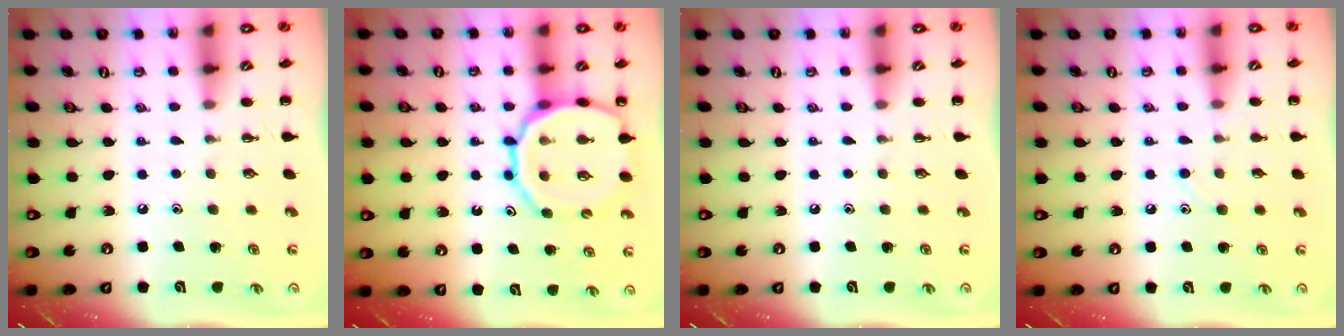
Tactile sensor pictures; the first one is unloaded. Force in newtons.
{"total": 16.6, "press": 16.4, "slide": 3.0}
{"total": 0.0}
{"total": 6.2, "press": 5.8, "slide": 2.2}